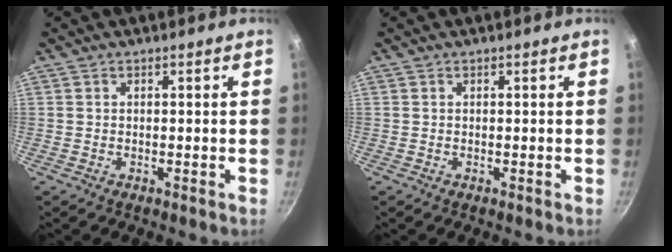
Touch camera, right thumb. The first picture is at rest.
{"total": 0.0}